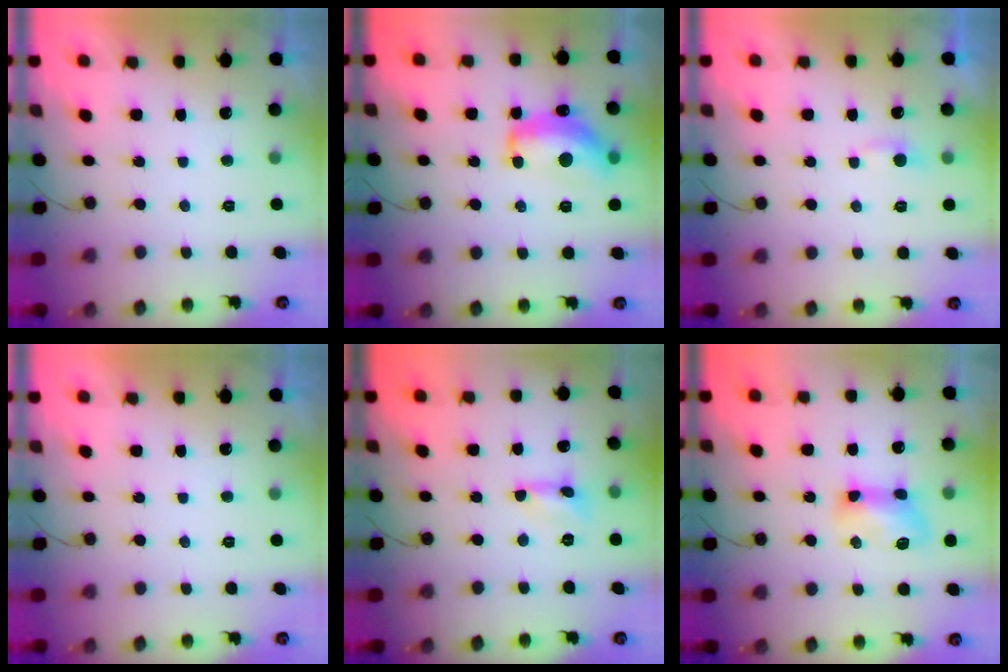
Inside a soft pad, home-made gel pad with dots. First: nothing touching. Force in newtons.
{"total": 13.6, "press": 13.5, "slide": 0.8}
{"total": 3.1, "press": 3.1, "slide": 0.4}
{"total": 0.0}
{"total": 1.0, "press": 1.0, "slide": 0.1}
{"total": 9.5, "press": 9.5, "slide": 0.6}